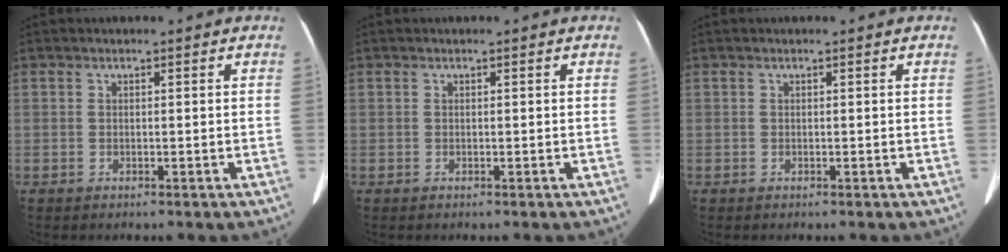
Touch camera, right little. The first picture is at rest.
{"total": 0.0}
{"total": 0.0}